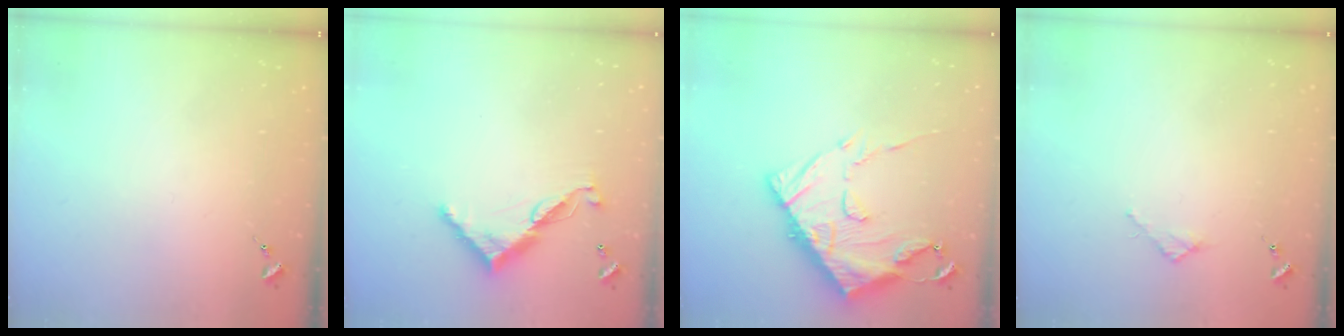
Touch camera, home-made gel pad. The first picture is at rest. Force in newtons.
{"total": 11.0, "press": 11.0, "slide": 0.4}
{"total": 20.8, "press": 20.7, "slide": 2.0}
{"total": 2.4, "press": 2.3, "slide": 0.3}